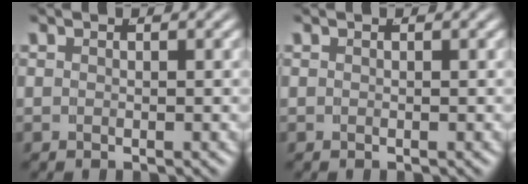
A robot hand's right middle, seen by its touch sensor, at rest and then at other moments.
{"total": 0.0}